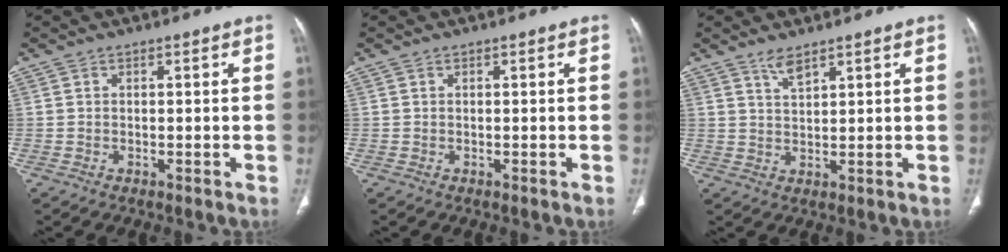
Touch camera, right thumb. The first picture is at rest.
{"total": 0.0}
{"total": 2.9, "force": [2.3, 0.6, 1.6], "torque": [-0.027, -0.012, 0.050]}